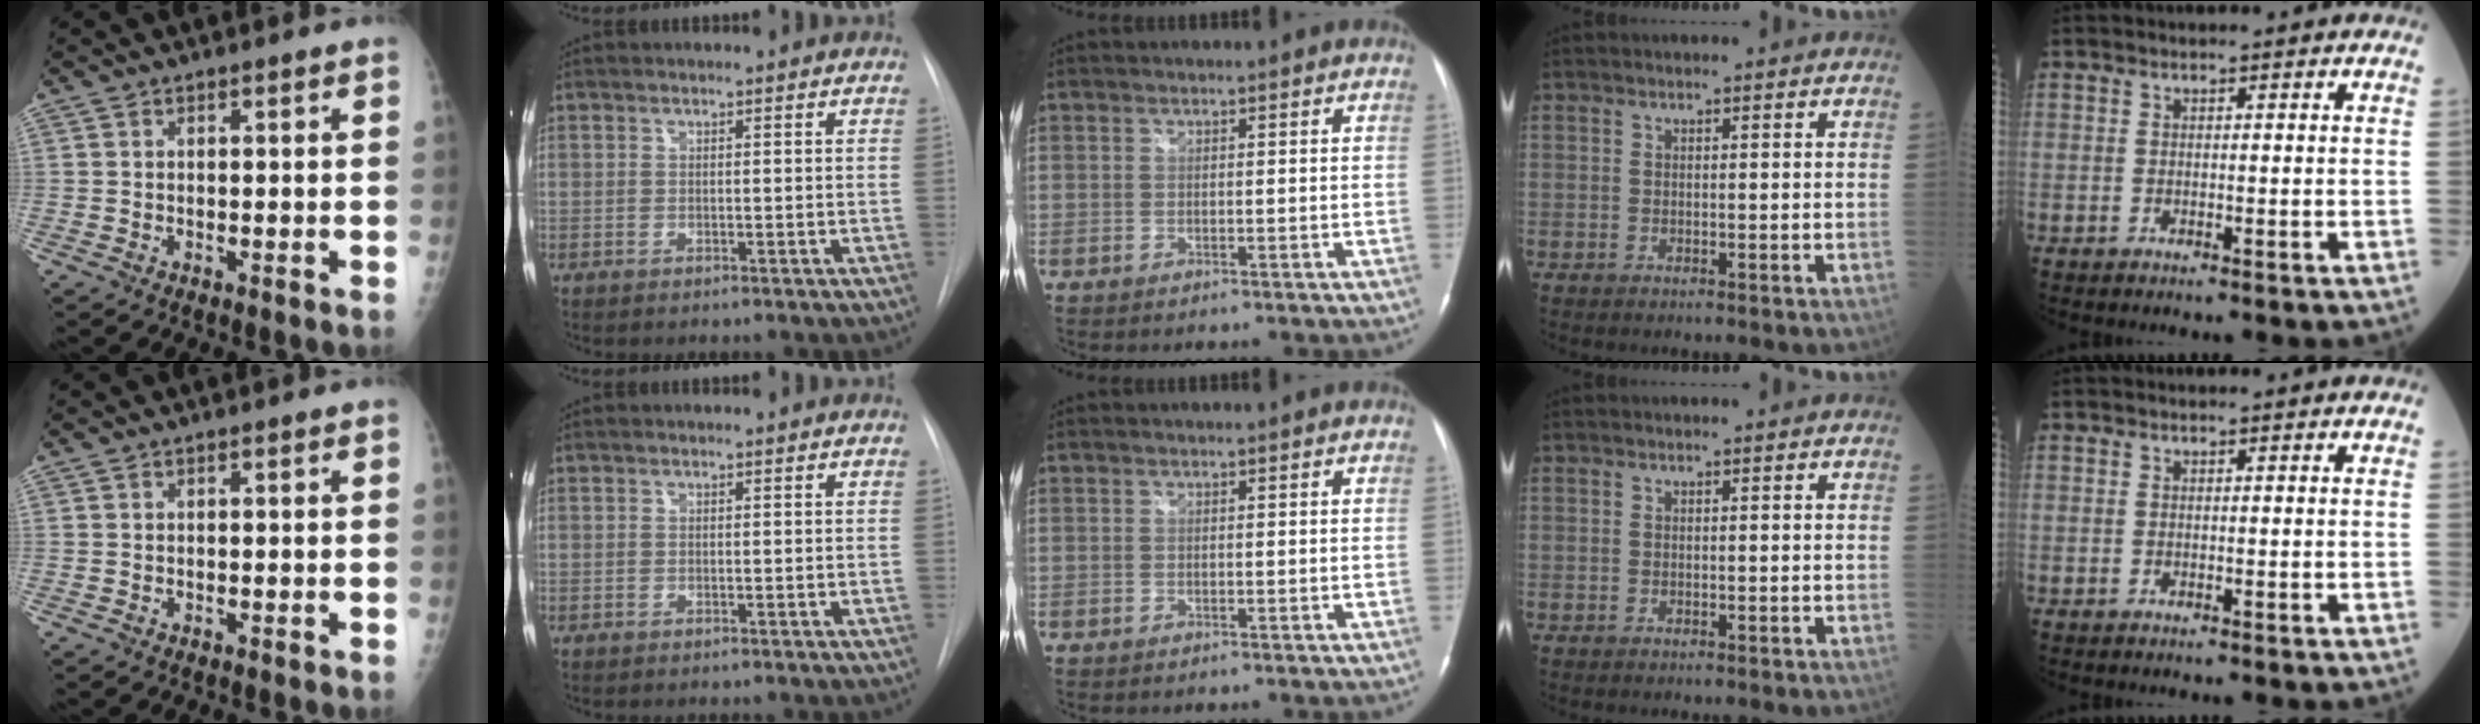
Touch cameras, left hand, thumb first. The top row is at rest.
{}